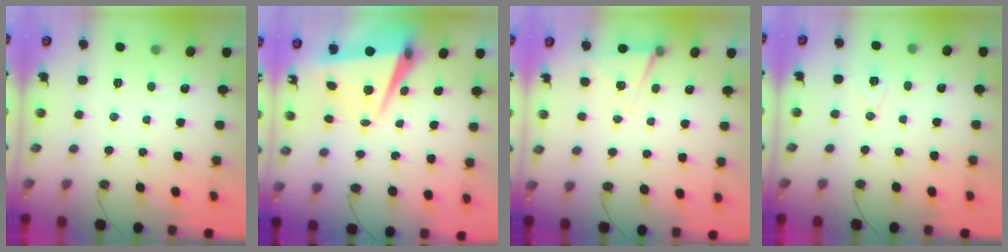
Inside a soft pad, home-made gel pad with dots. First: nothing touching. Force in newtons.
{"total": 6.8, "press": 6.4, "slide": 2.5}
{"total": 5.9, "press": 4.0, "slide": 4.4}
{"total": 6.7, "press": 6.4, "slide": 2.1}